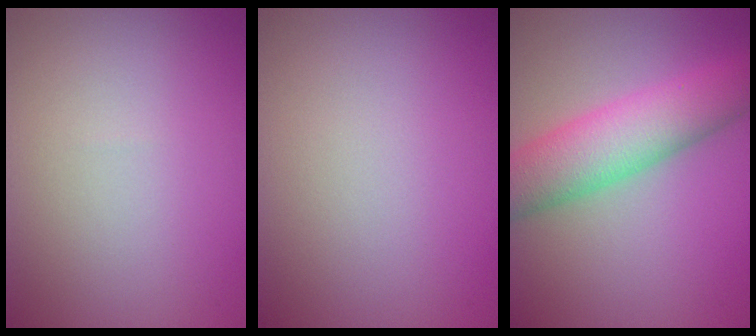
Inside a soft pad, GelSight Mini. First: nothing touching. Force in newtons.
{"total": 0.0}
{"total": 6.8, "press": 6.8, "slide": 0.3}